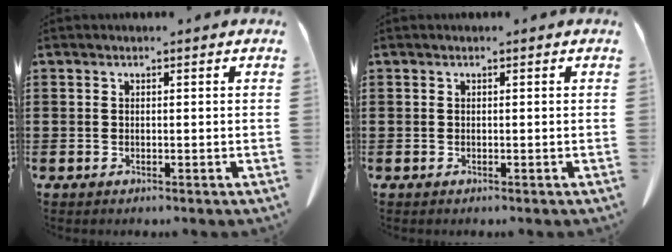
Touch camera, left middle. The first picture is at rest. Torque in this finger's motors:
{"motor_torque": [0.00, 0.00, 0.00, 0.00]}